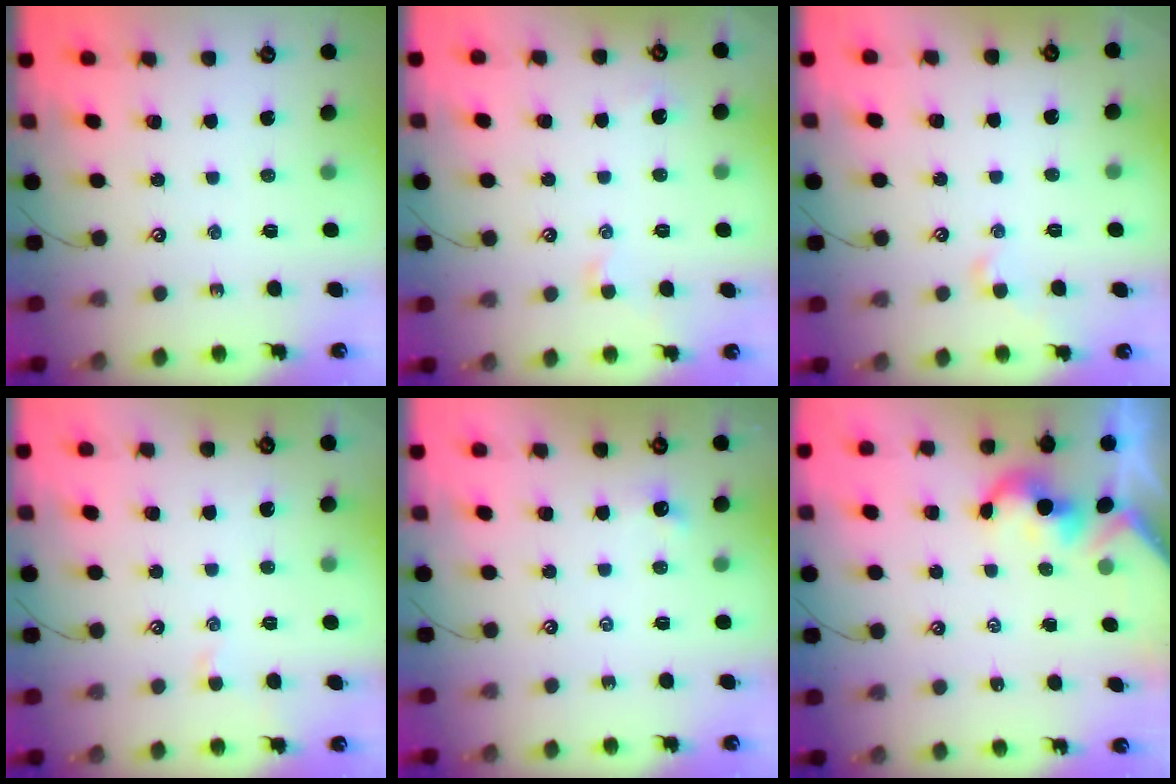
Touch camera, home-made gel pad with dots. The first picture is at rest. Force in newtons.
{"total": 0.9, "press": 0.6, "slide": 0.6}
{"total": 0.8, "press": 0.7, "slide": 0.5}
{"total": 1.9, "press": 1.9, "slide": 0.3}
{"total": 2.7, "press": 2.7, "slide": 0.4}
{"total": 1.7, "press": 1.7, "slide": 0.2}